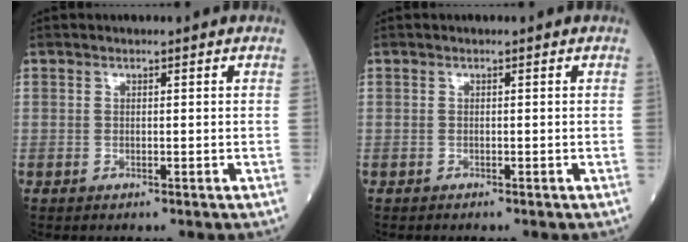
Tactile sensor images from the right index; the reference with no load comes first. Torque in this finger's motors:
{"motor_torque": [-0.67, -0.45, -0.19, -0.04]}